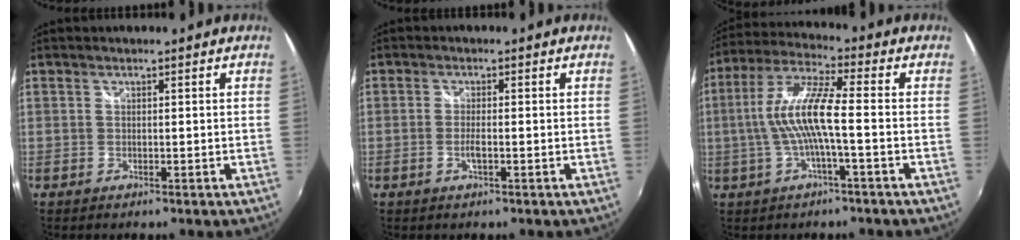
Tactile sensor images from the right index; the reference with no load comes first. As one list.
[{"total": 2.1, "force": [-0.7, 0.4, 2.0], "torque": [-0.040, -0.003, -0.012]}, {"total": 10.5, "force": [-1.5, 1.0, 10.3], "torque": [-0.208, 0.008, -0.026]}]